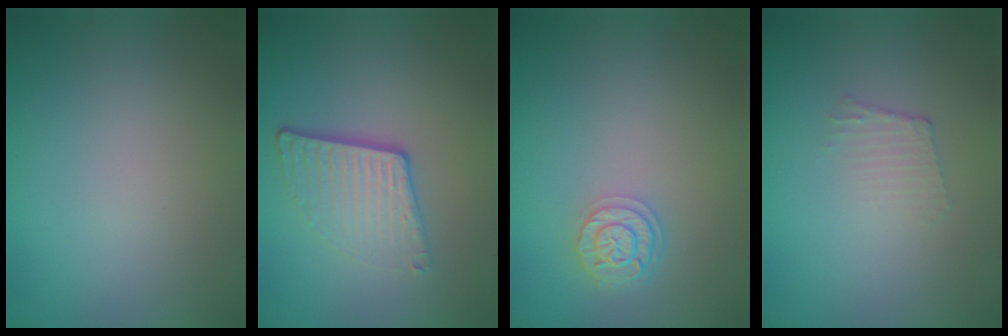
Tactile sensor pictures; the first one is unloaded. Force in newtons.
{"total": 4.0, "press": 2.8, "slide": 2.9}
{"total": 2.6, "press": 2.4, "slide": 1.0}
{"total": 1.2, "press": 1.2, "slide": 0.2}